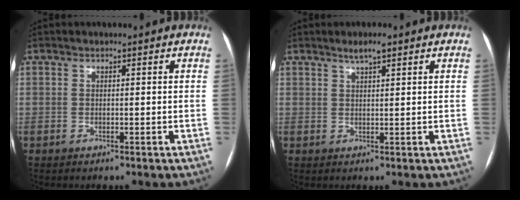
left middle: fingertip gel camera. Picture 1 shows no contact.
{"total": 2.4, "force": [1.8, 0.3, 1.6], "torque": [-0.033, 0.005, 0.031]}